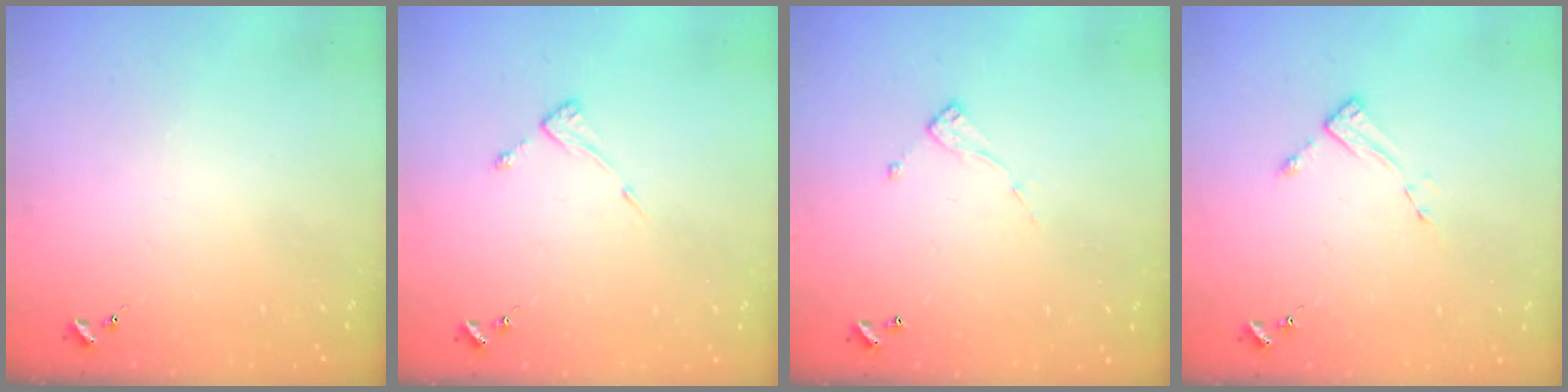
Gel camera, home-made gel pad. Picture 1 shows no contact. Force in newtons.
{"total": 3.6, "press": 3.6, "slide": 0.4}
{"total": 6.6, "press": 6.6, "slide": 0.1}
{"total": 2.7, "press": 2.7, "slide": 0.4}